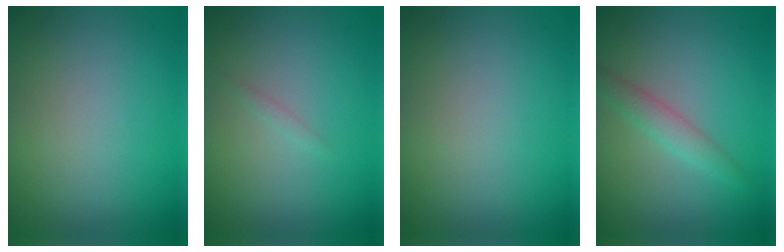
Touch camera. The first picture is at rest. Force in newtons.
{"total": 0.5, "press": 0.5, "slide": 0.0}
{"total": 0.0}
{"total": 1.6, "press": 1.6, "slide": 0.1}